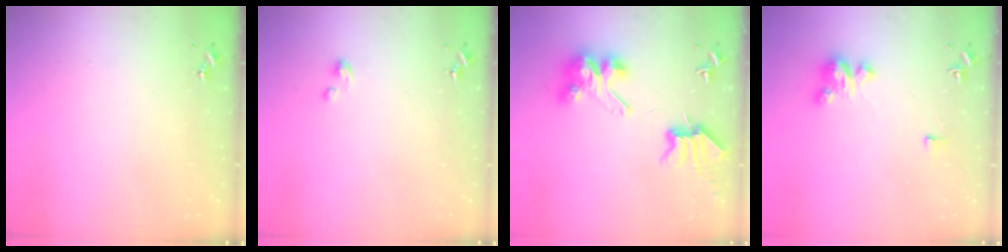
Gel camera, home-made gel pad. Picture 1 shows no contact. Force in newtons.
{"total": 4.1, "press": 4.1, "slide": 0.2}
{"total": 9.1, "press": 9.1, "slide": 1.2}
{"total": 4.7, "press": 4.7, "slide": 0.3}